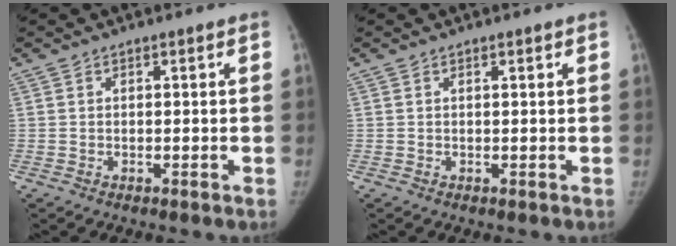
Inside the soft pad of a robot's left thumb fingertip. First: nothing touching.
{"total": 0.7, "force": [0.5, 0.2, 0.5], "torque": [-0.007, -0.002, 0.008]}